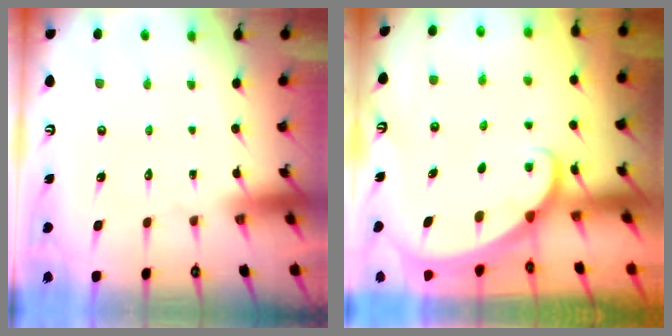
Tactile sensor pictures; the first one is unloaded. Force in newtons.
{"total": 1.7, "press": 1.6, "slide": 0.1}